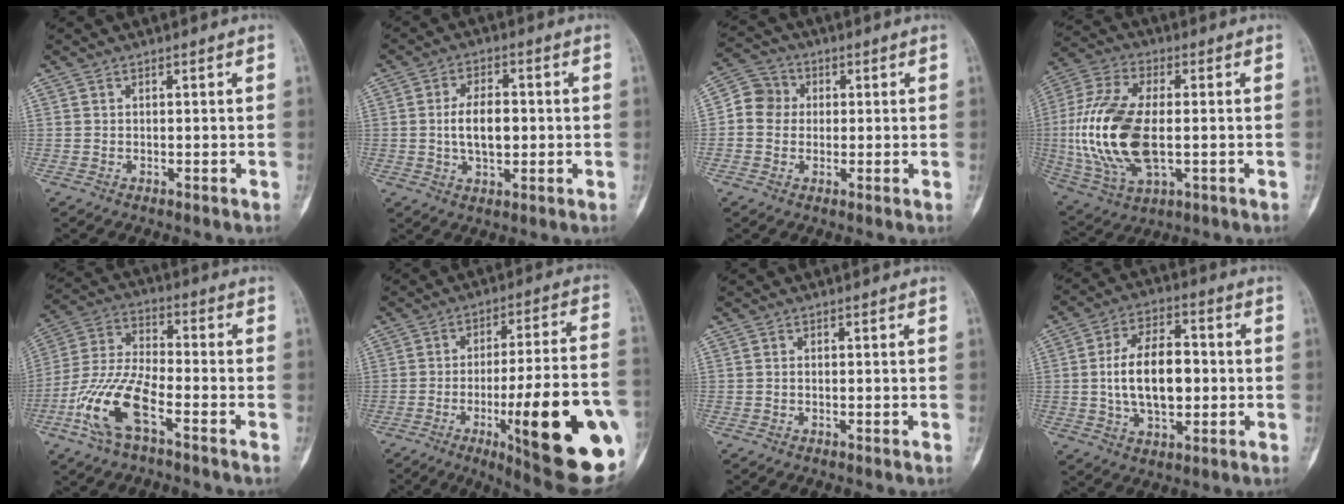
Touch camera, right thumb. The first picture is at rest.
{"total": 7.7, "force": [-0.1, 4.3, 6.4], "torque": [-0.104, 0.004, -0.002]}
{"total": 6.7, "force": [0.3, 6.2, 2.4], "torque": [-0.022, 0.017, -0.009]}
{"total": 20.1, "force": [-1.3, 10.3, 17.2], "torque": [-0.372, -0.002, -0.017]}
{"total": 13.3, "force": [-6.1, 4.9, 10.8], "torque": [-0.231, 0.030, -0.121]}
{"total": 26.5, "force": [-8.3, 5.4, 24.5], "torque": [-0.301, 0.004, -0.109]}
{"total": 0.0}
{"total": 14.0, "force": [-0.2, 8.0, 11.5], "torque": [-0.183, 0.016, -0.004]}